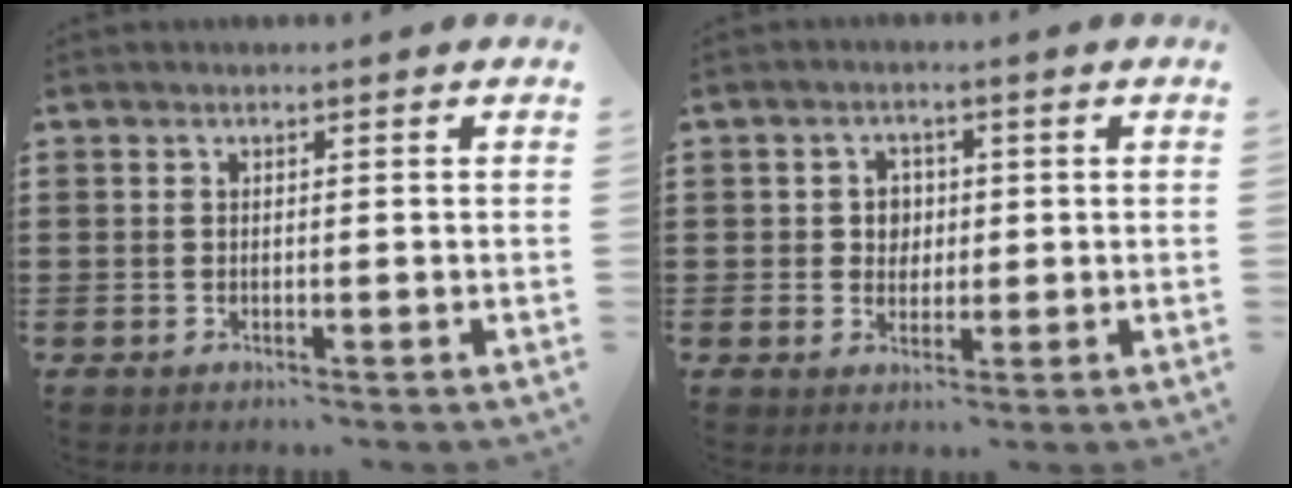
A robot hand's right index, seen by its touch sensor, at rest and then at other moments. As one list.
[{"total": 3.0, "force": [0.2, 2.8, 1.2], "torque": [-0.035, 0.010, 0.000]}]